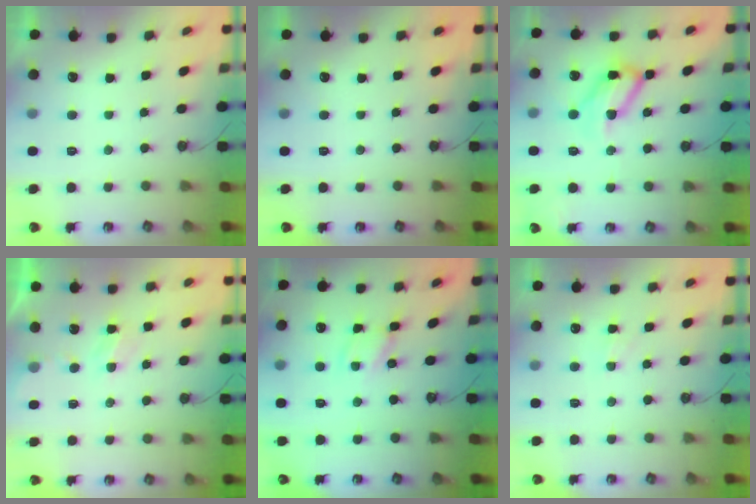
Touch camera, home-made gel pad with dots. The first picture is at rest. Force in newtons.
{"total": 0.0}
{"total": 16.9, "press": 16.9, "slide": 0.6}
{"total": 3.2, "press": 3.2, "slide": 0.6}
{"total": 3.1, "press": 3.1, "slide": 0.1}
{"total": 4.8, "press": 4.8, "slide": 0.6}